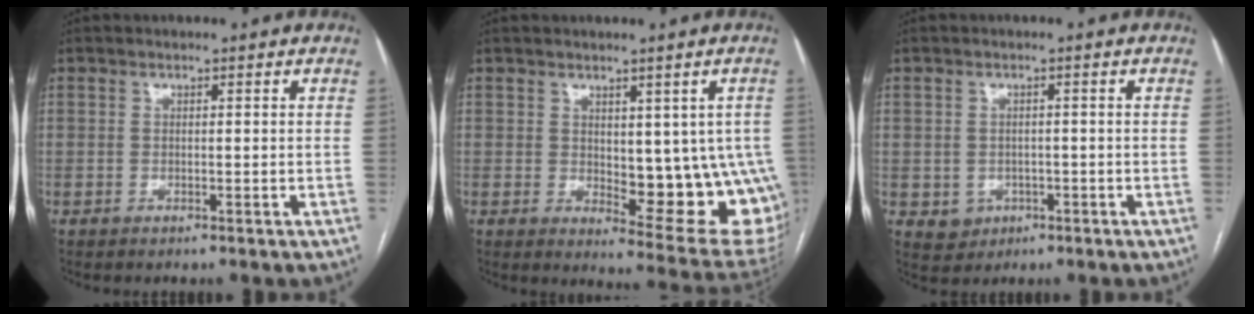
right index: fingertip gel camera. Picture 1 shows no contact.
{"total": 13.9, "force": [-0.7, 5.6, 12.7], "torque": [-0.115, -0.007, 0.007]}
{"total": 3.8, "force": [-1.1, 3.5, 0.8], "torque": [-0.005, 0.006, -0.007]}